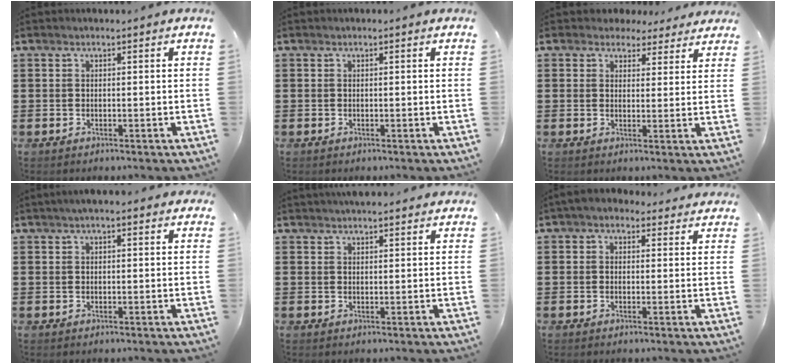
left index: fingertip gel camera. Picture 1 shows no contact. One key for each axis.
{"total": 0.0}
{"total": 3.5, "fx": 3.0, "fy": 1.7, "fz": 0.5, "tx": -0.015, "ty": -0.002, "tz": 0.056}
{"total": 2.0, "fx": 1.3, "fy": 0.6, "fz": 1.4, "tx": -0.030, "ty": 0.007, "tz": 0.023}
{"total": 2.5, "fx": 2.4, "fy": 0.6, "fz": 0.6, "tx": -0.017, "ty": 0.002, "tz": 0.045}
{"total": 2.5, "fx": 1.8, "fy": 1.6, "fz": 0.8, "tx": -0.024, "ty": 0.004, "tz": 0.032}